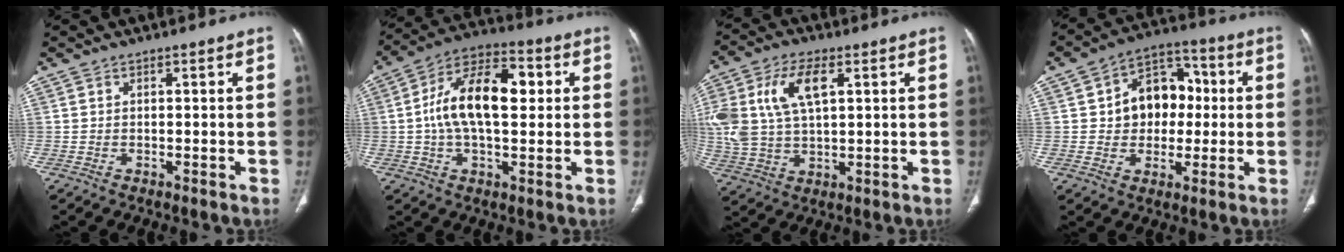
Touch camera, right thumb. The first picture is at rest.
{"total": 15.7, "force": [1.8, 8.2, 13.3], "torque": [-0.224, 0.027, 0.023]}
{"total": 15.2, "force": [4.4, 8.2, 12.0], "torque": [-0.264, 0.006, 0.087]}
{"total": 12.4, "force": [1.0, 9.6, 7.9], "torque": [-0.070, 0.026, 0.010]}